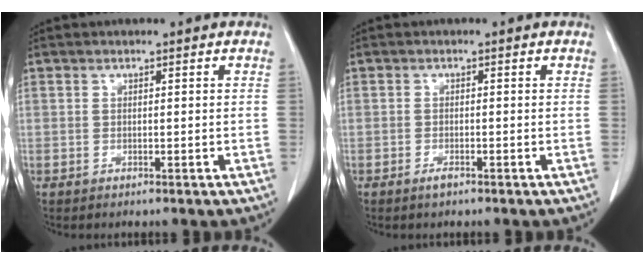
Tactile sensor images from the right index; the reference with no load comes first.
{"total": 1.1, "force": [-0.8, 0.3, 0.7], "torque": [-0.017, -0.002, -0.011]}